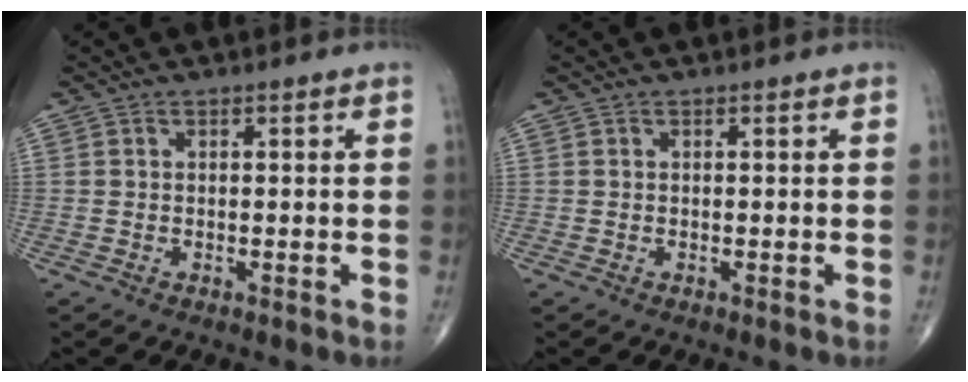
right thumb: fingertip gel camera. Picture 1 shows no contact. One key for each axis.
{"total": 0.0}